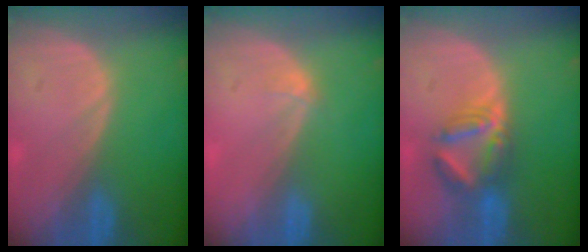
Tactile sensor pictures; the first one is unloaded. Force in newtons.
{"total": 0.7, "press": 0.7, "slide": 0.1}
{"total": 5.9, "press": 5.9, "slide": 0.5}